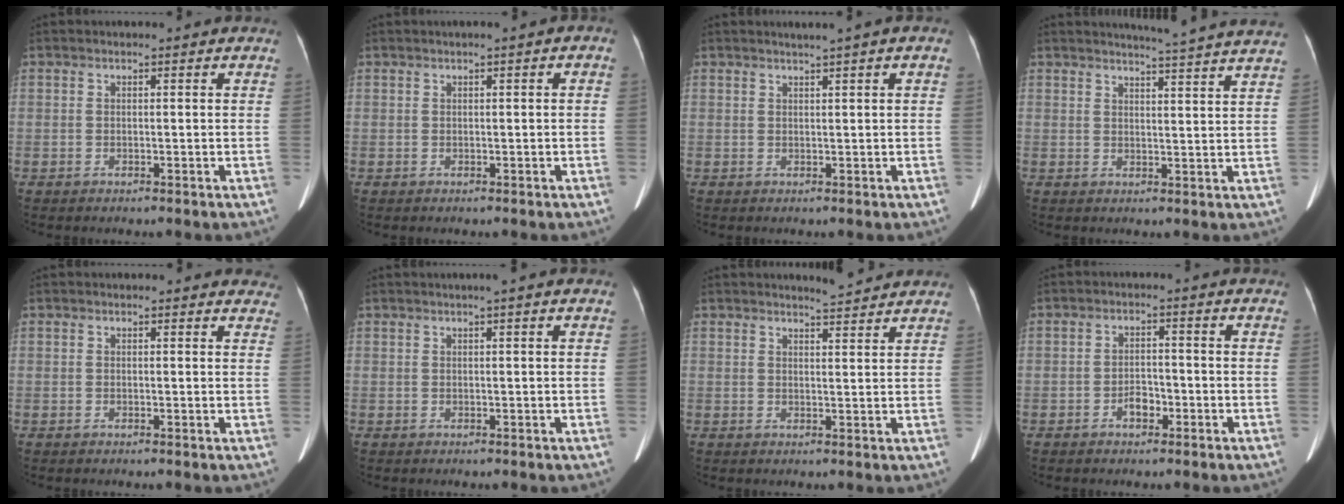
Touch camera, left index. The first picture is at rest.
{"total": 0.8, "force": [0.1, 0.2, 0.8], "torque": [-0.012, 0.007, 0.004]}
{"total": 1.9, "force": [1.1, -0.2, 1.5], "torque": [-0.028, 0.006, 0.021]}
{"total": 11.9, "force": [11.2, -1.5, 3.6], "torque": [-0.055, -0.035, 0.122]}
{"total": 4.6, "force": [4.3, 1.7, 0.6], "torque": [0.011, -0.001, 0.025]}
{"total": 1.3, "force": [0.7, -0.3, 1.1], "torque": [-0.022, 0.004, 0.015]}
{"total": 3.3, "force": [3.3, -0.2, 0.4], "torque": [-0.014, -0.004, 0.047]}
{"total": 2.6, "force": [-1.5, 1.4, 1.5], "torque": [-0.026, 0.006, -0.024]}